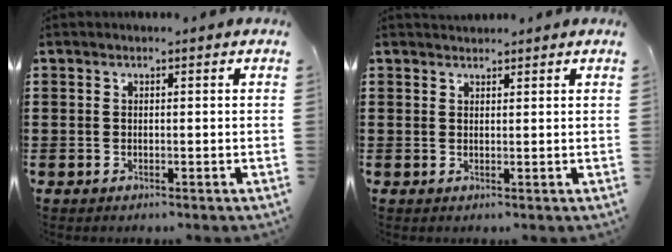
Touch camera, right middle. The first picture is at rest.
{"total": 1.2, "force": [1.2, 0.2, -0.1], "torque": [0.000, 0.000, 0.023]}